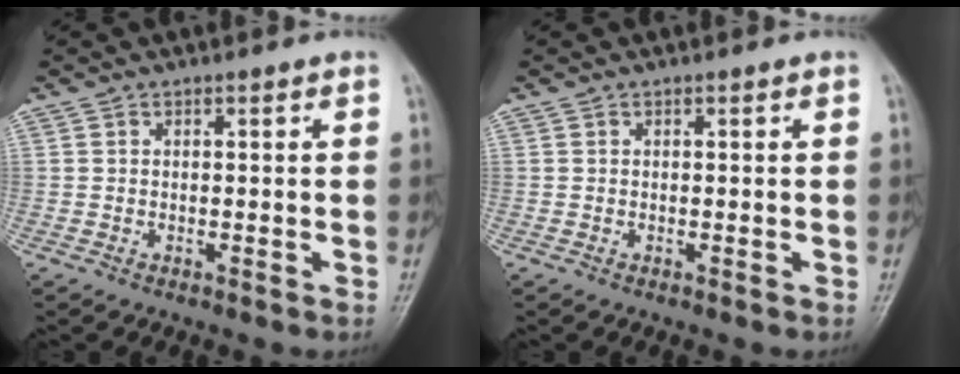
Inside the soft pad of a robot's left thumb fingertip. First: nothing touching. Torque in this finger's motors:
{"motor_torque": [0.00, 0.00, -0.02, 0.02, 0.00]}